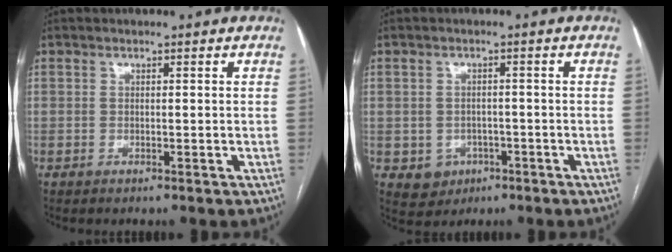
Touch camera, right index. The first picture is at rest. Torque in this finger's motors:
{"motor_torque": [0.07, 0.01, -0.33, -0.12]}